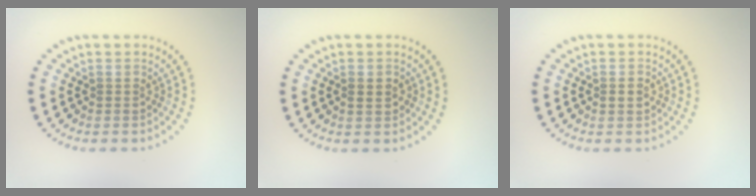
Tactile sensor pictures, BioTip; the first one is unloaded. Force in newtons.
{"total": 0.9, "press": 0.9, "slide": 0.1}
{"total": 1.2, "press": 1.2, "slide": 0.1}